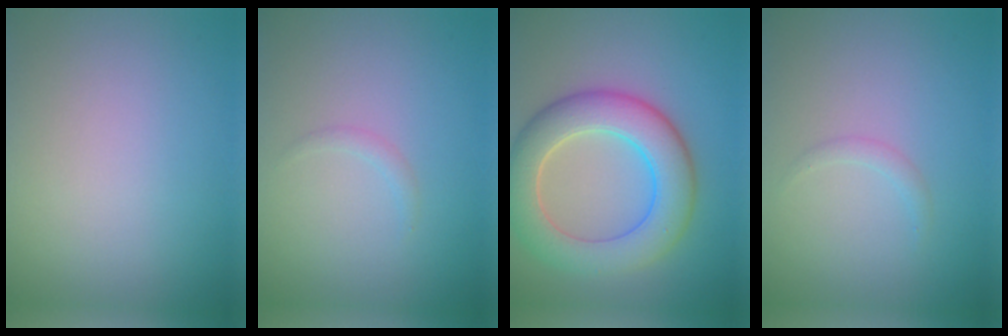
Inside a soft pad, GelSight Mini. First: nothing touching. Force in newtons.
{"total": 0.7, "press": 0.7, "slide": 0.1}
{"total": 7.6, "press": 7.6, "slide": 0.4}
{"total": 0.8, "press": 0.8, "slide": 0.1}